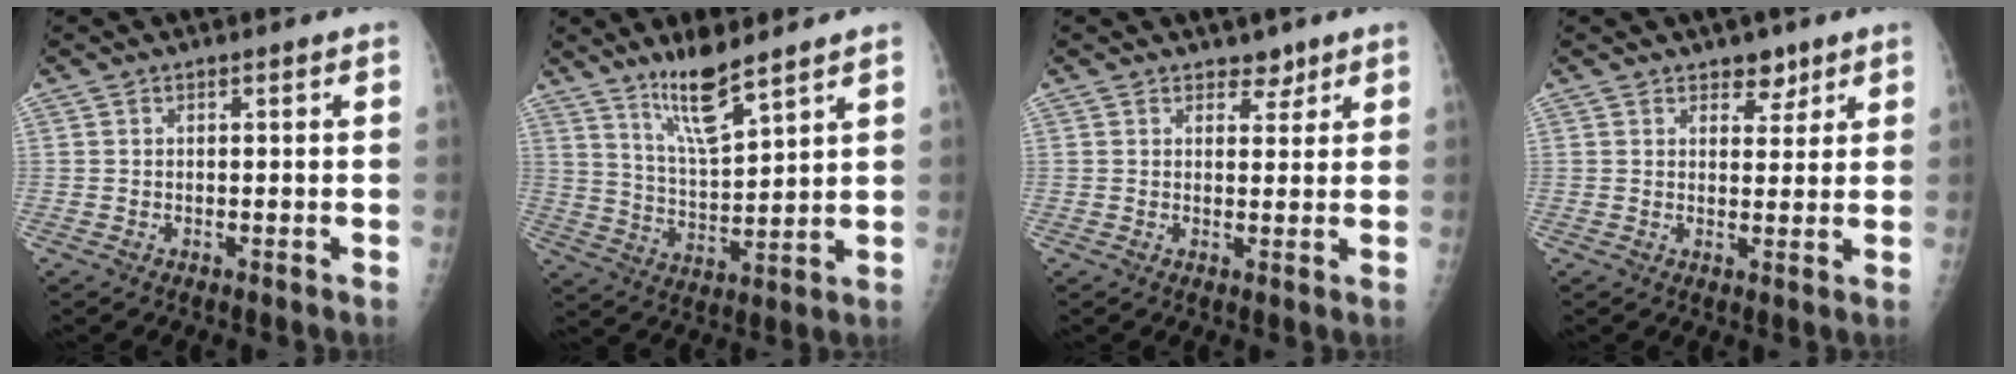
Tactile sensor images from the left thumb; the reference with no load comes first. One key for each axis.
{"total": 9.7, "fx": 7.3, "fy": 1.4, "fz": 6.2, "tx": -0.114, "ty": -0.058, "tz": 0.147}
{"total": 2.4, "fx": 1.7, "fy": 1.5, "fz": 0.6, "tx": 0.013, "ty": -0.010, "tz": 0.021}
{"total": 3.6, "fx": 2.4, "fy": 2.2, "fz": 1.4, "tx": 0.006, "ty": -0.015, "tz": 0.034}